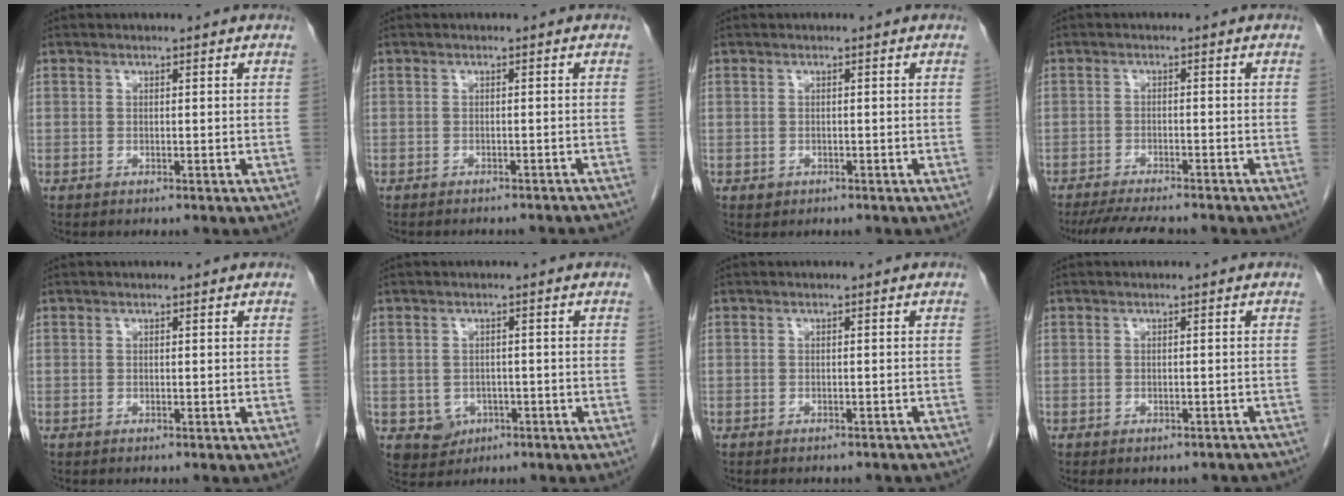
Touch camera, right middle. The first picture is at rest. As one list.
[{"total": 9.2, "force": [-8.5, 1.8, 2.8], "torque": [-0.027, -0.004, -0.085]}, {"total": 0.8, "force": [-0.4, 0.7, 0.2], "torque": [-0.003, 0.002, -0.001]}, {"total": 9.2, "force": [-8.0, 0.8, 4.4], "torque": [-0.062, -0.018, -0.122]}, {"total": 0.0}, {"total": 3.9, "force": [-1.3, 3.5, 1.1], "torque": [-0.014, 0.003, -0.011]}, {"total": 7.0, "force": [-6.2, 2.2, 2.4], "torque": [-0.027, -0.002, -0.063]}, {"total": 5.7, "force": [-4.9, 2.4, 1.7], "torque": [-0.013, 0.006, -0.049]}]